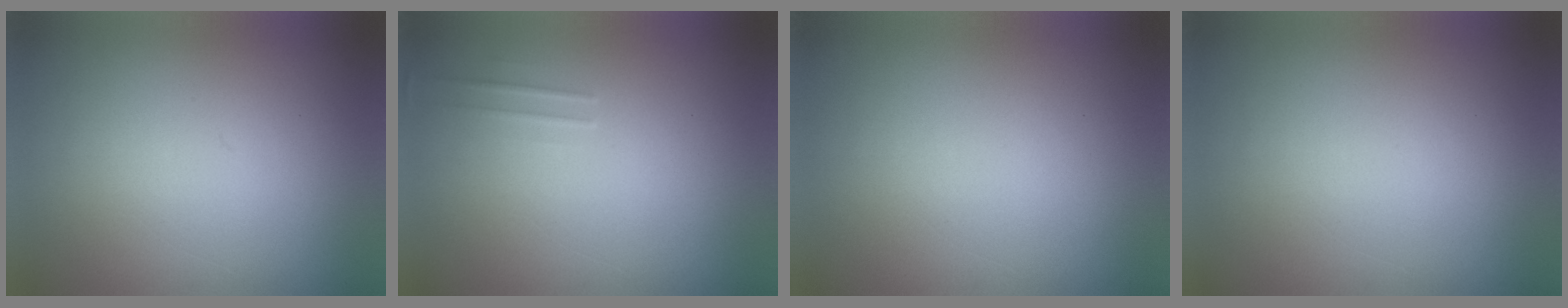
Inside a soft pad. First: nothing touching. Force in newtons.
{"total": 1.5}
{"total": 0.0}
{"total": 0.0}